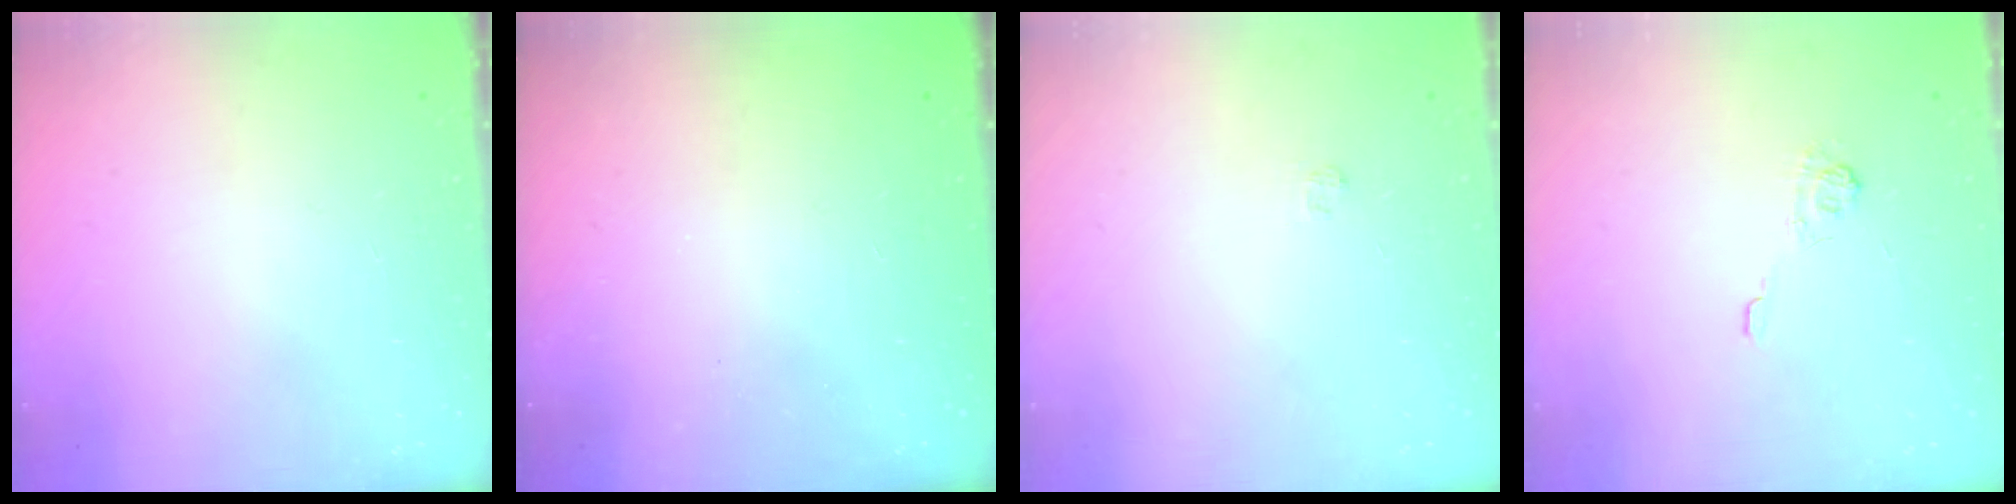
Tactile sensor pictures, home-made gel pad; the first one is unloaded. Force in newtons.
{"total": 2.3, "press": 2.1, "slide": 0.8}
{"total": 1.7, "press": 1.2, "slide": 1.1}
{"total": 2.5, "press": 2.1, "slide": 1.4}